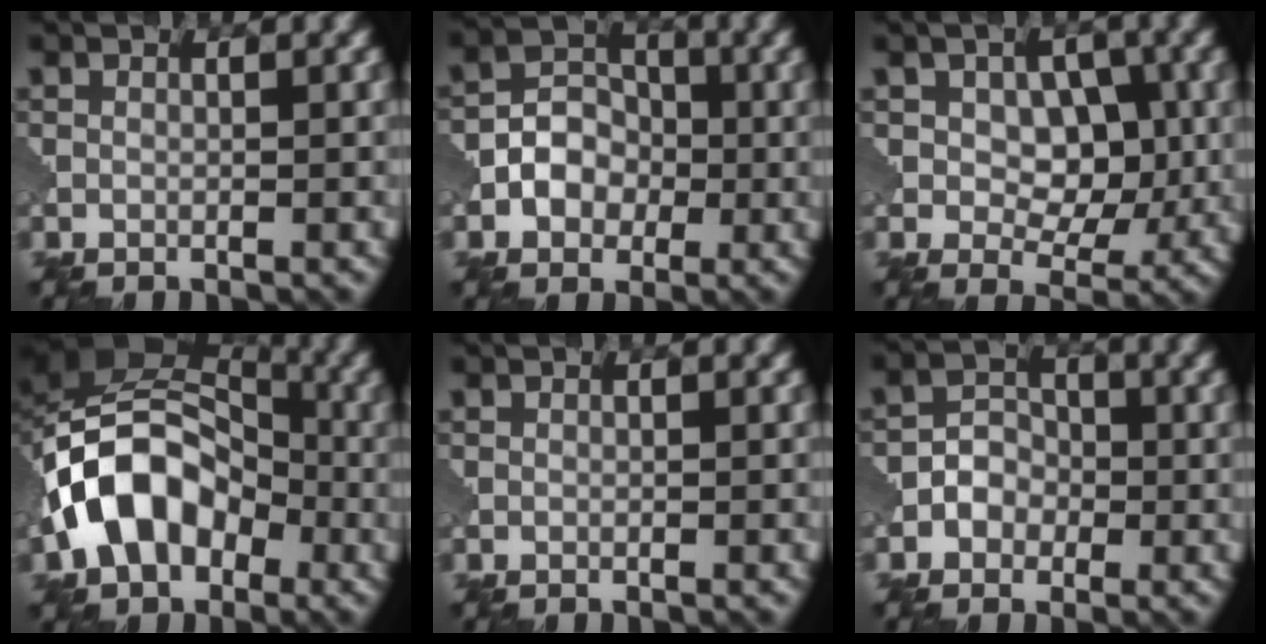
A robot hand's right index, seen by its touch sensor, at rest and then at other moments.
{"total": 3.7, "force": [-1.0, 3.1, 1.9], "torque": [-0.022, 0.008, -0.020]}
{"total": 5.5, "force": [0.5, 3.8, 4.0], "torque": [-0.053, -0.006, 0.008]}
{"total": 10.4, "force": [-2.9, 7.6, 6.5], "torque": [-0.108, 0.006, -0.067]}
{"total": 0.0}
{"total": 2.4, "force": [-0.8, 2.1, 1.0], "torque": [-0.006, 0.007, -0.022]}